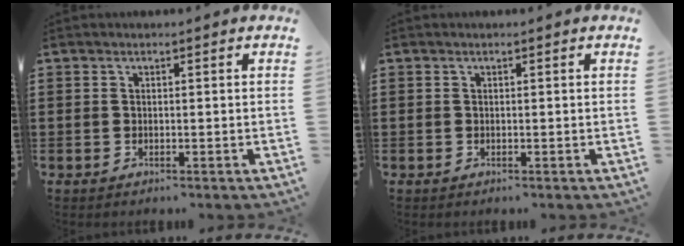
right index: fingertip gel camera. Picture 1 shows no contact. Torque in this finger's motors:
{"motor_torque": [2.14, 0.00, 0.00, 0.01]}